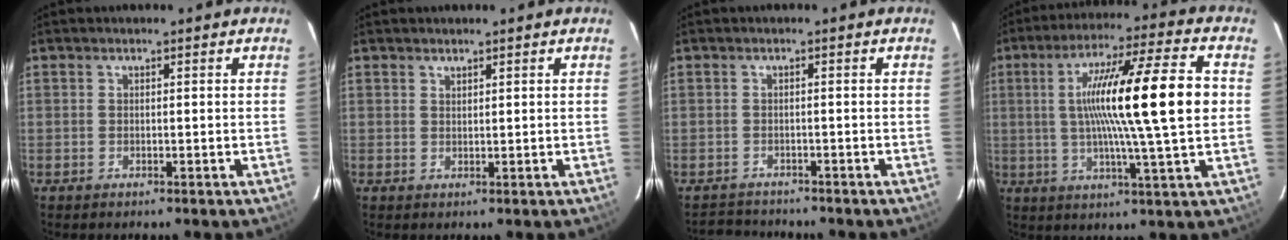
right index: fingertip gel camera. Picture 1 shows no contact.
{"total": 0.9, "force": [0.8, 0.2, 0.1], "torque": [-0.002, 0.001, 0.016]}
{"total": 3.8, "force": [-3.4, 1.6, -0.4], "torque": [-0.003, 0.011, -0.062]}
{"total": 18.2, "force": [1.4, -0.1, 18.1], "torque": [-0.298, 0.010, 0.024]}